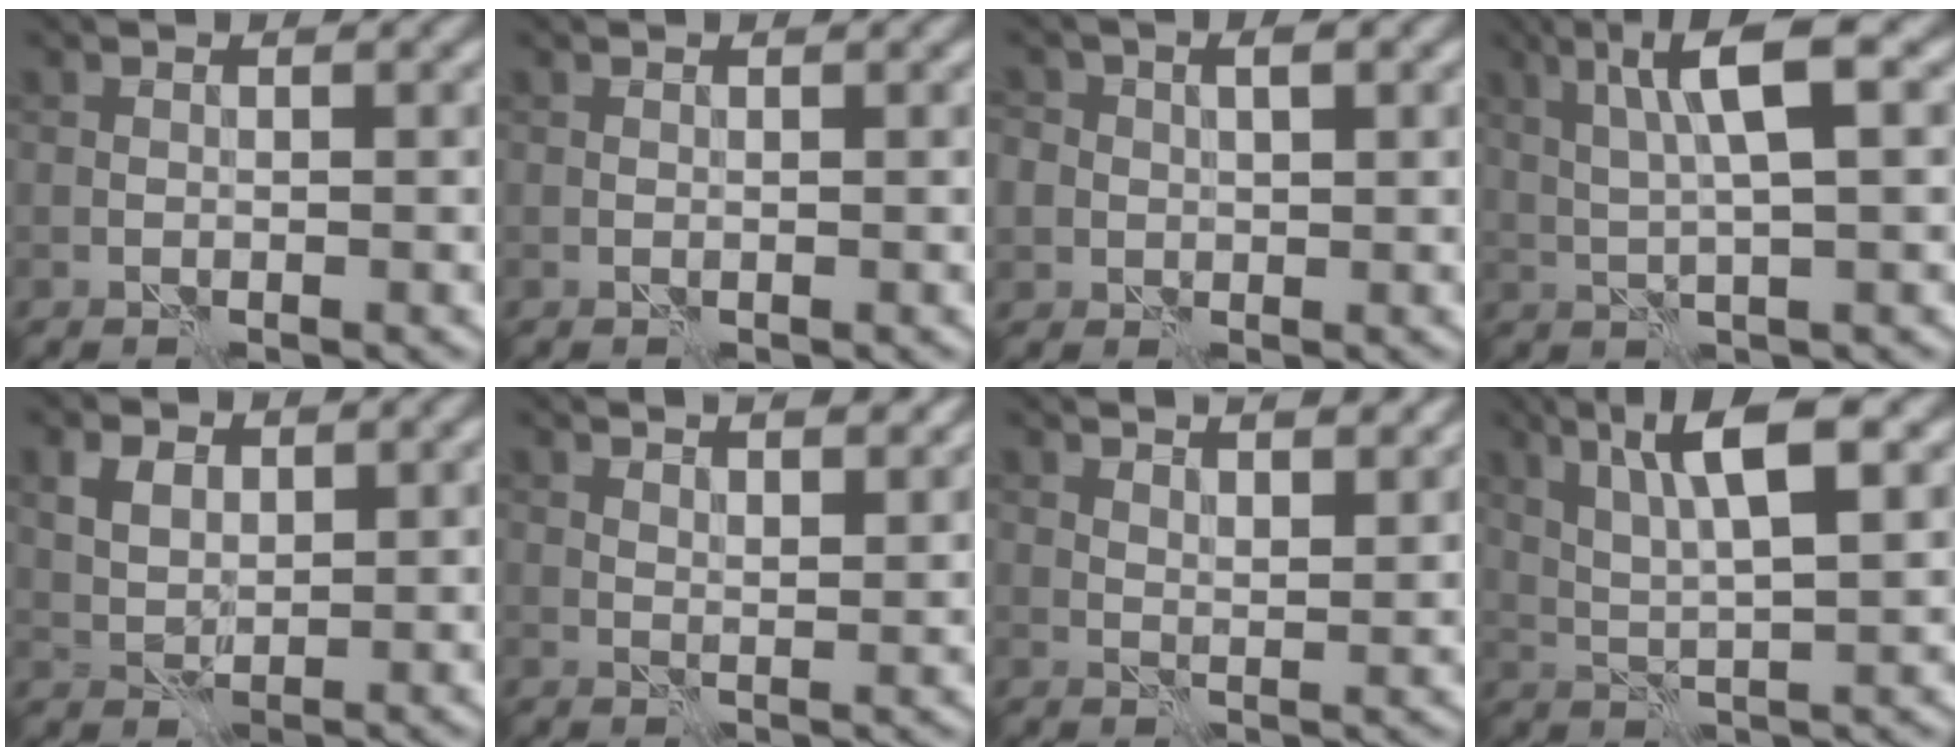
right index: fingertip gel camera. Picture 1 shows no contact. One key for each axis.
{"total": 0.0}
{"total": 3.2, "fx": 0.8, "fy": 2.5, "fz": 1.8, "tx": -0.023, "ty": 0.012, "tz": 0.005}
{"total": 6.0, "fx": 2.0, "fy": 0.9, "fz": 5.6, "tx": -0.103, "ty": 0.011, "tz": 0.037}
{"total": 2.7, "fx": 1.1, "fy": 1.9, "fz": 1.6, "tx": -0.036, "ty": -0.002, "tz": 0.021}
{"total": 6.2, "fx": 4.5, "fy": 2.2, "fz": 3.6, "tx": -0.031, "ty": 0.025, "tz": 0.037}
{"total": 6.8, "fx": 5.1, "fy": 2.3, "fz": 3.9, "tx": -0.036, "ty": 0.023, "tz": 0.045}
{"total": 7.2, "fx": 3.1, "fy": 1.6, "fz": 6.3, "tx": -0.114, "ty": 0.007, "tz": 0.059}